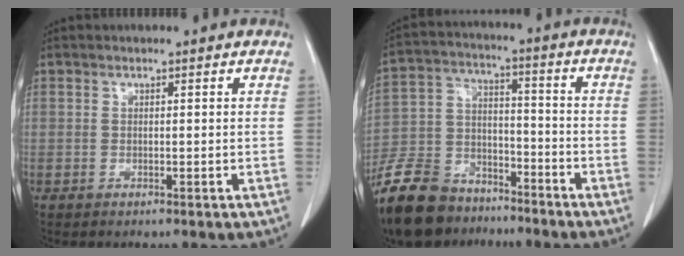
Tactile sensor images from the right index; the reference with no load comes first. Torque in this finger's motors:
{"motor_torque": [-0.12, -0.83, -1.06, -0.21]}